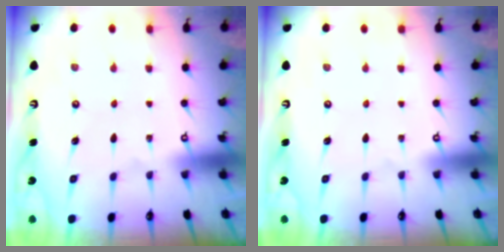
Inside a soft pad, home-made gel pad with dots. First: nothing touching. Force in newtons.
{"total": 0.0}